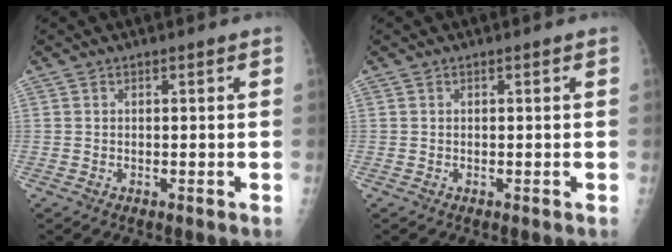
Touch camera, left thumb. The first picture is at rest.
{"total": 0.0}